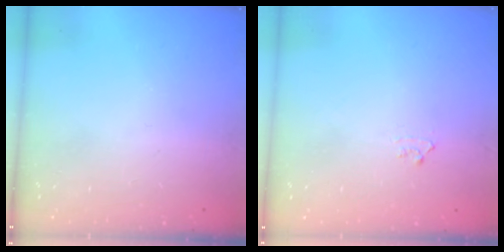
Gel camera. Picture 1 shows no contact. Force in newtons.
{"total": 4.6, "press": 4.5, "slide": 0.5}